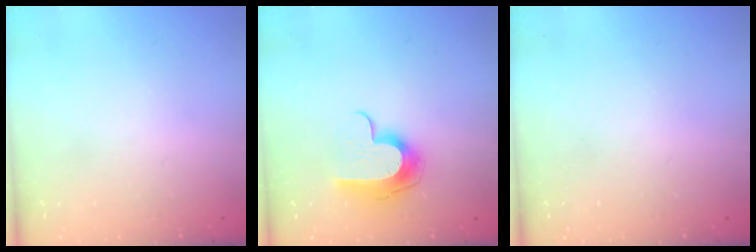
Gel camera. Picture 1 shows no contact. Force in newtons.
{"total": 10.2, "press": 10.2, "slide": 0.5}
{"total": 0.0}